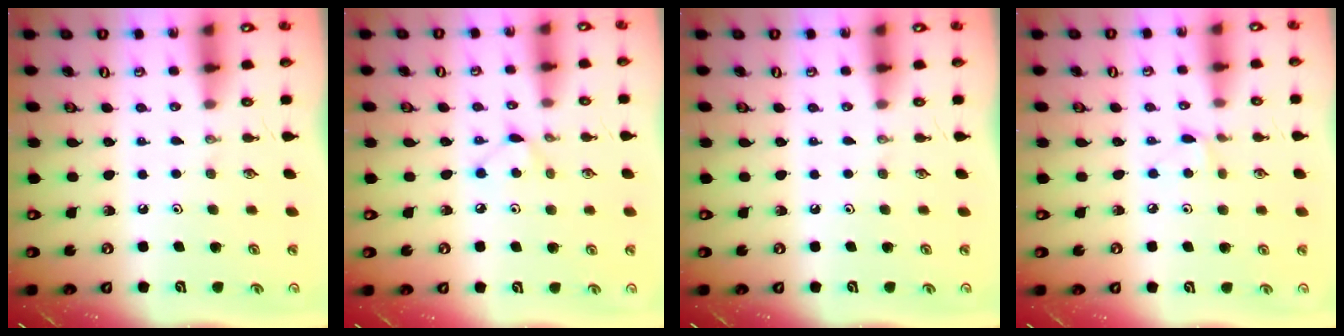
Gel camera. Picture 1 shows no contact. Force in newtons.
{"total": 5.9, "press": 5.9, "slide": 0.6}
{"total": 0.0}
{"total": 4.0, "press": 4.0, "slide": 0.5}